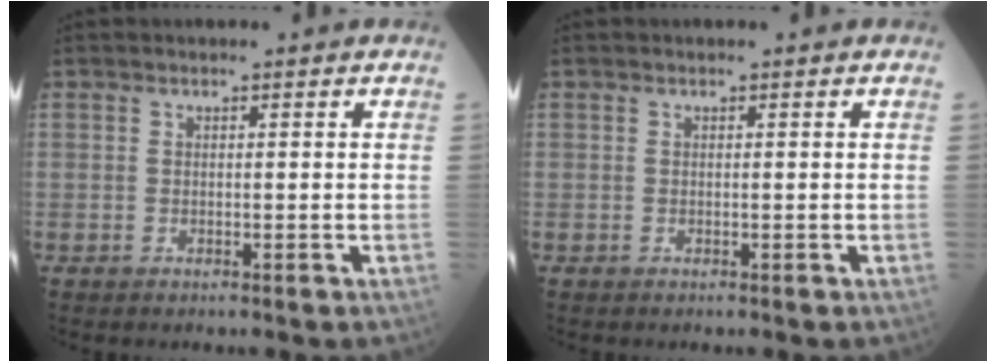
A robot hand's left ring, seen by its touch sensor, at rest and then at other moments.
{"total": 0.0}